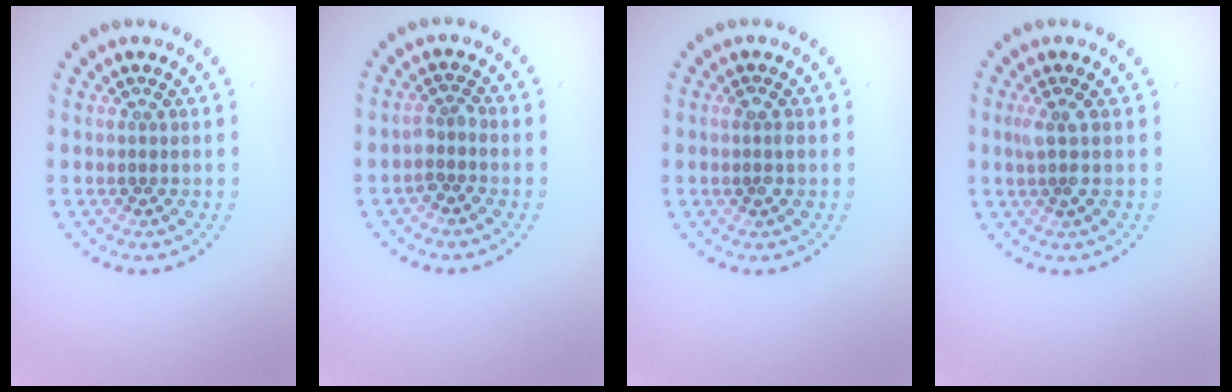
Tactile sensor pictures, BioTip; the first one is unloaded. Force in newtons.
{"total": 1.6, "press": 1.3, "slide": 1.0}
{"total": 1.0, "press": 1.0, "slide": 0.2}
{"total": 1.6, "press": 1.2, "slide": 1.0}